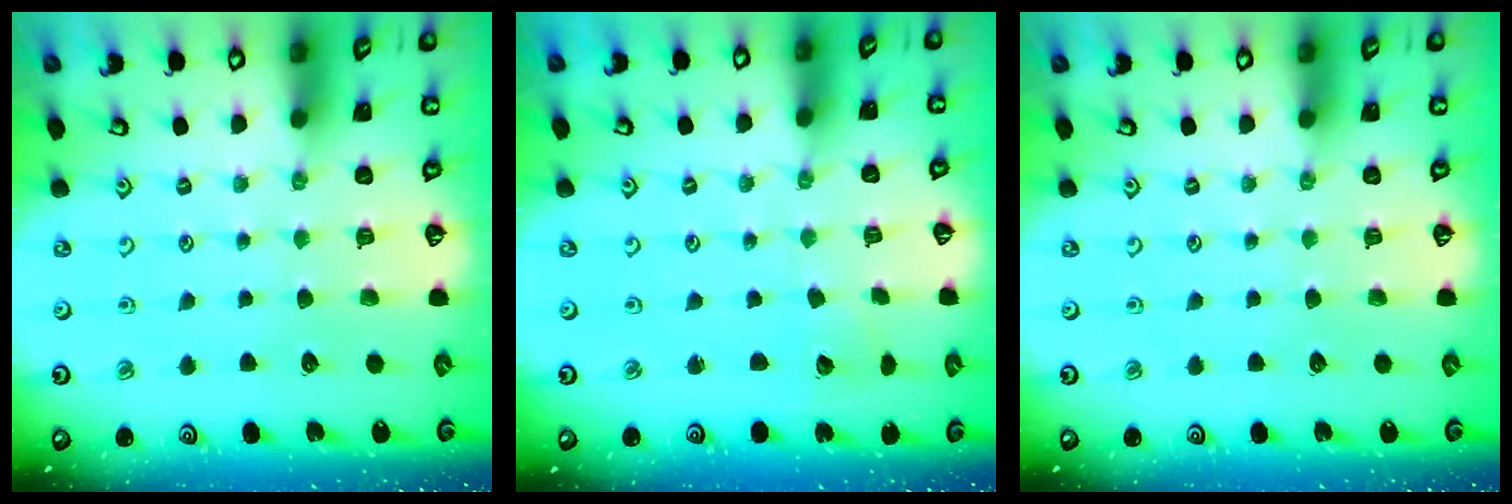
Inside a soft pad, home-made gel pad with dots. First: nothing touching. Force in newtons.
{"total": 2.5, "press": 2.5, "slide": 0.2}
{"total": 0.0}